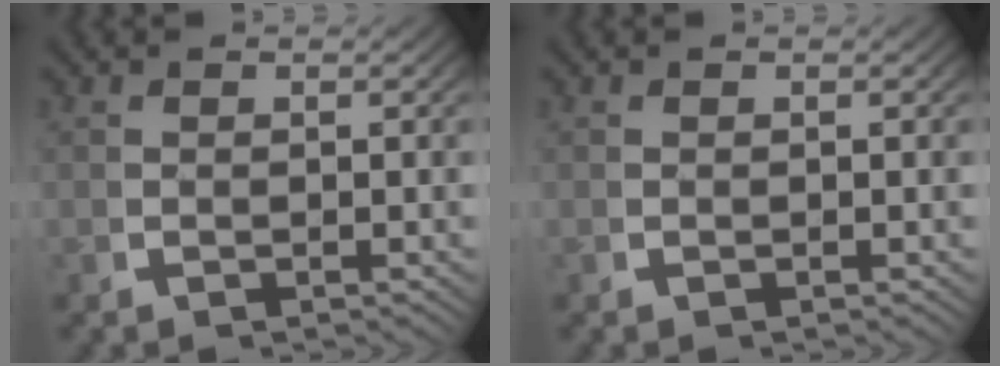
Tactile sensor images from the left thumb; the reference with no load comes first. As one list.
[{"total": 0.0}]